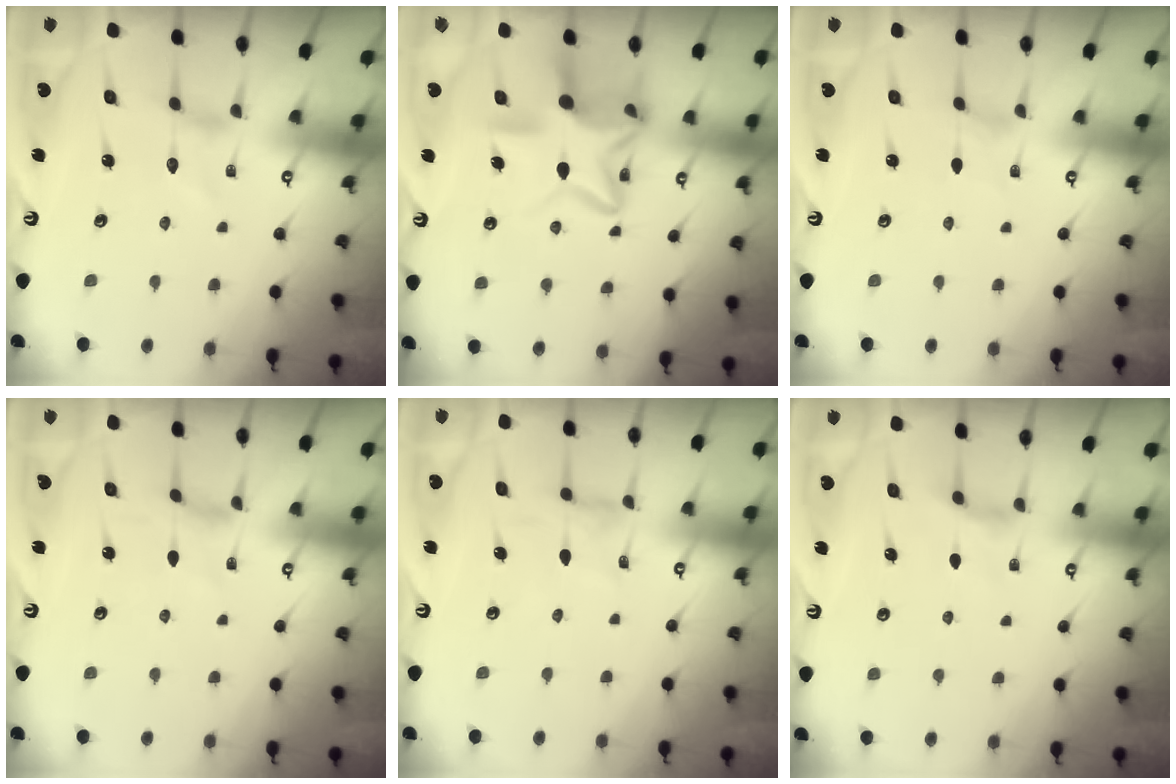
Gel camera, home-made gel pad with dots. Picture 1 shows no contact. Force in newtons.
{"total": 13.9, "press": 13.9, "slide": 1.0}
{"total": 0.0}
{"total": 0.0}
{"total": 1.2, "press": 1.1, "slide": 0.3}
{"total": 2.6, "press": 2.5, "slide": 0.5}